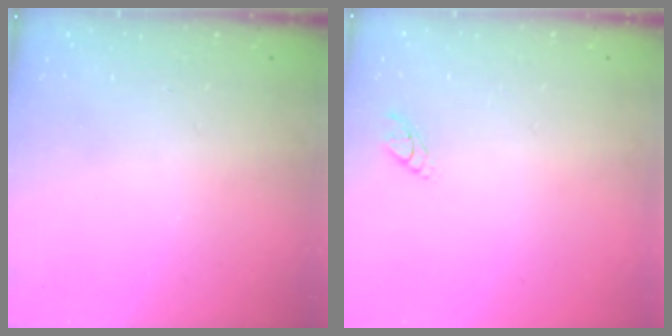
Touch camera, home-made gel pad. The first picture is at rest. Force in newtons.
{"total": 2.8, "press": 2.8, "slide": 0.3}